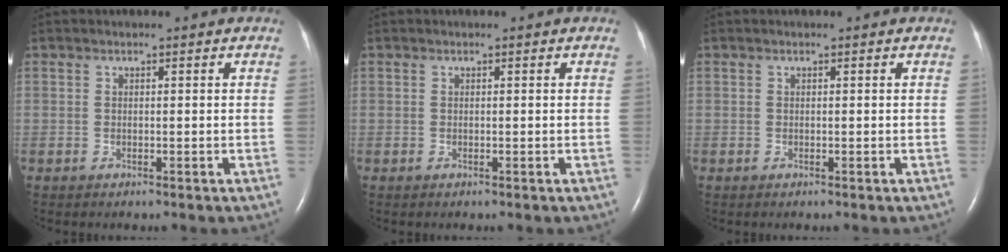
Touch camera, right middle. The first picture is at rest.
{"total": 0.0}
{"total": 0.0}